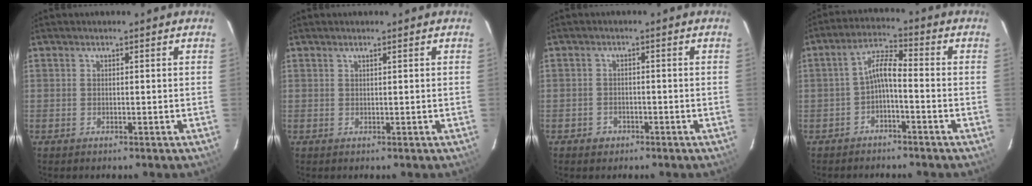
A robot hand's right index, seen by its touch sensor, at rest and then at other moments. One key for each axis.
{"total": 0.5, "fx": 0.4, "fy": -0.1, "fz": 0.3, "tx": -0.005, "ty": 0.003, "tz": 0.007}
{"total": 2.7, "fx": -1.5, "fy": 2.1, "fz": 0.5, "tx": -0.014, "ty": 0.005, "tz": -0.022}
{"total": 4.7, "fx": -2.0, "fy": 1.2, "fz": 4.1, "tx": -0.089, "ty": 0.019, "tz": -0.037}